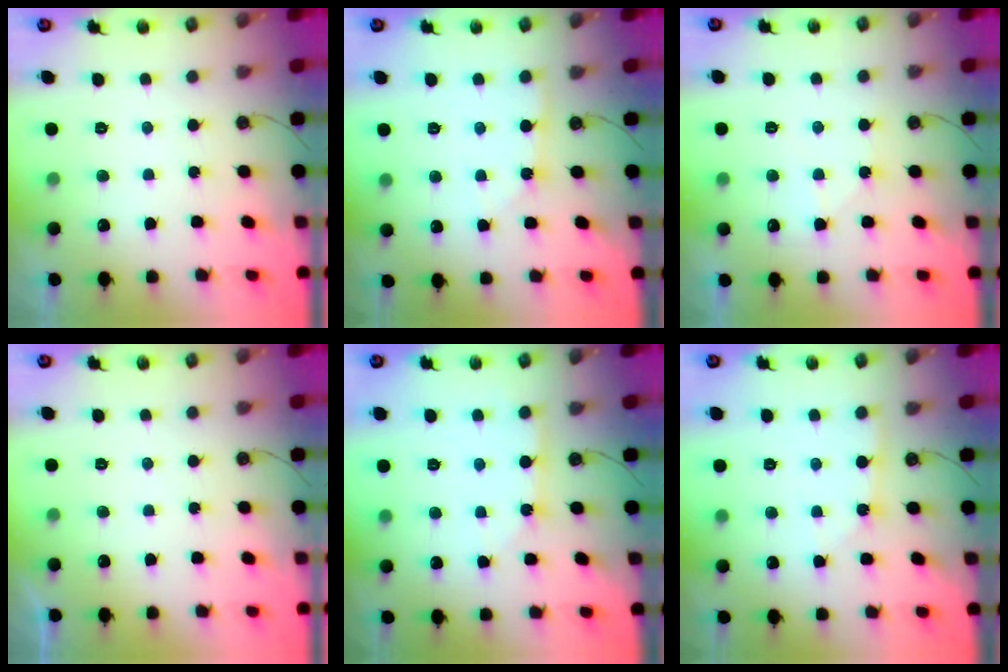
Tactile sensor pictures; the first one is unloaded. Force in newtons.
{"total": 2.3, "press": 2.3, "slide": 0.2}
{"total": 6.9, "press": 6.8, "slide": 0.7}
{"total": 0.0}
{"total": 3.8, "press": 3.8, "slide": 0.5}
{"total": 2.3, "press": 2.3, "slide": 0.2}